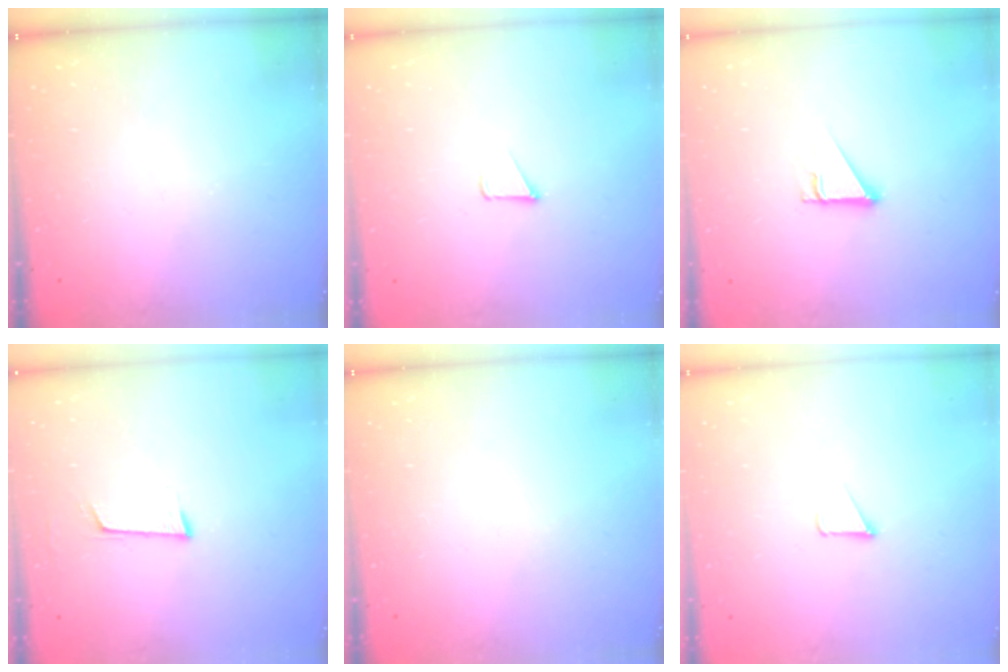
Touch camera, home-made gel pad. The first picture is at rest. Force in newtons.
{"total": 1.2, "press": 1.2, "slide": 0.1}
{"total": 2.7, "press": 2.7, "slide": 0.0}
{"total": 5.8, "press": 5.5, "slide": 1.9}
{"total": 0.0}
{"total": 1.5, "press": 1.5, "slide": 0.1}